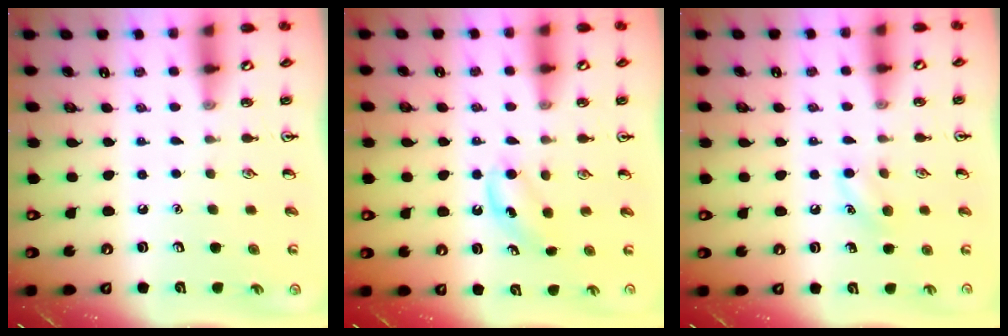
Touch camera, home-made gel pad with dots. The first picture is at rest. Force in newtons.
{"total": 4.8, "press": 4.5, "slide": 1.5}
{"total": 6.6, "press": 6.3, "slide": 2.0}